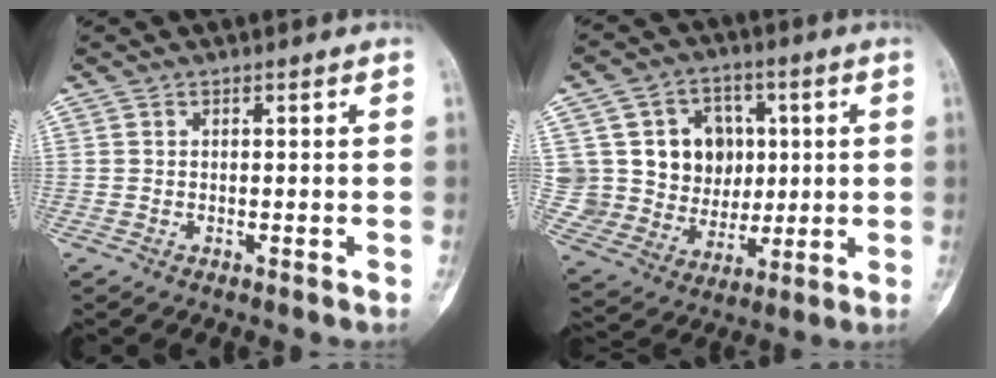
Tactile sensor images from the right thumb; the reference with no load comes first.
{"total": 16.2, "force": [3.1, 14.1, 7.3], "torque": [-0.071, 0.011, 0.076]}